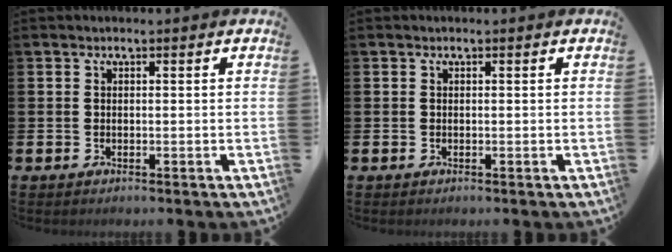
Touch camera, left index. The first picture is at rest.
{"total": 0.0}